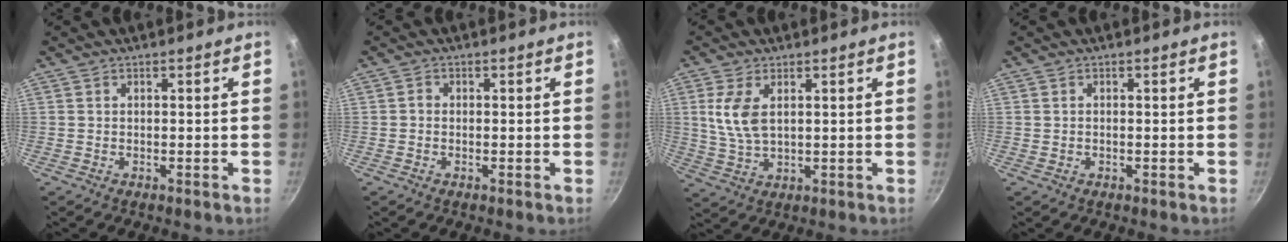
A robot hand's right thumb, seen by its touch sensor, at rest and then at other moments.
{"total": 0.8, "force": [-0.3, 0.6, 0.3], "torque": [-0.003, 0.004, -0.008]}
{"total": 7.1, "force": [1.8, 3.7, 5.8], "torque": [-0.117, -0.011, 0.041]}
{"total": 0.0}